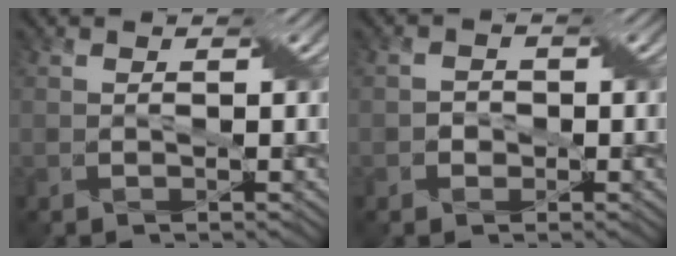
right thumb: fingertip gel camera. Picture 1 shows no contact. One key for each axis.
{"total": 1.5, "fx": -0.4, "fy": 1.4, "fz": 0.3, "tx": 0.001, "ty": 0.002, "tz": -0.010}